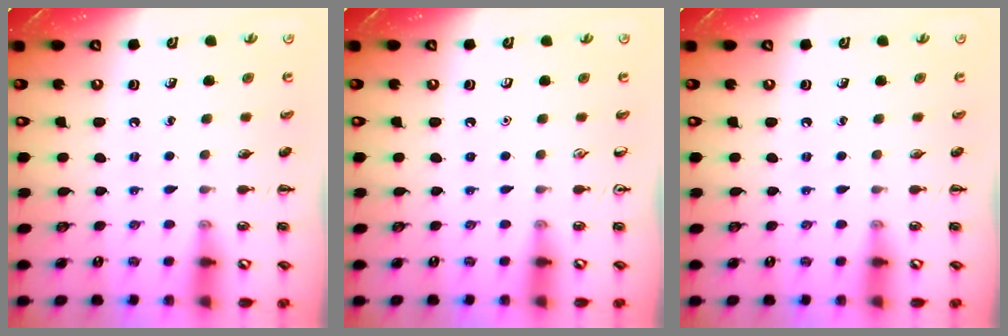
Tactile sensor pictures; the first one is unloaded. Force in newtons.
{"total": 0.0}
{"total": 0.0}